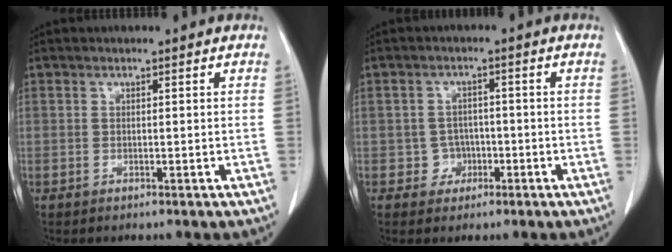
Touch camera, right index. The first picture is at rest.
{"total": 3.0, "force": [-1.0, 2.8, 0.2], "torque": [0.009, 0.013, -0.014]}